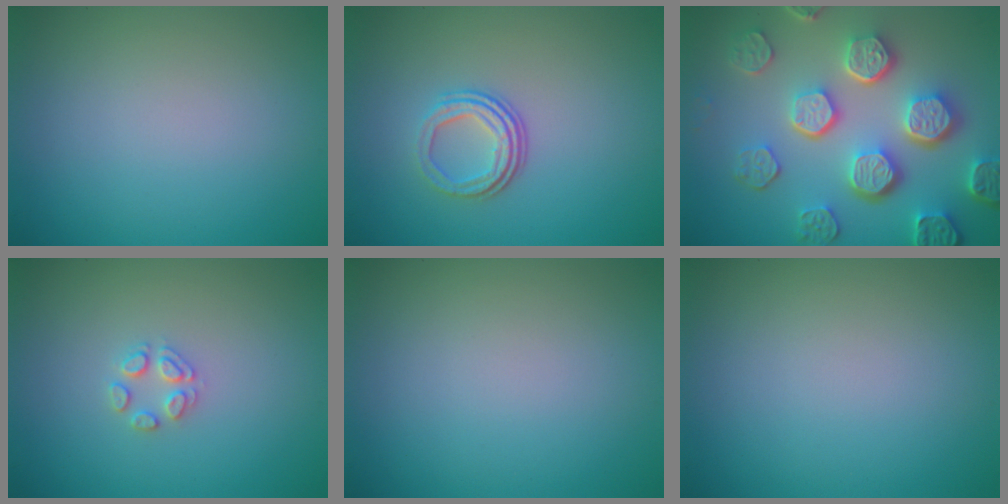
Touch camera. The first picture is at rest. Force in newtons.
{"total": 3.4, "press": 2.3, "slide": 2.4}
{"total": 7.9, "press": 6.0, "slide": 5.2}
{"total": 1.7, "press": 1.6, "slide": 0.2}
{"total": 0.0}
{"total": 0.0}